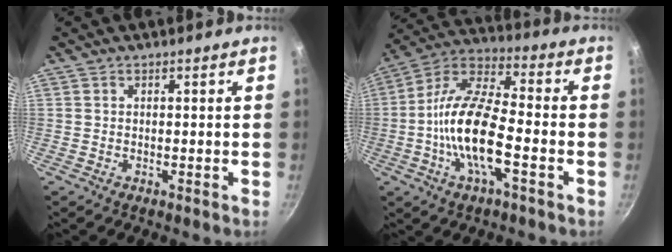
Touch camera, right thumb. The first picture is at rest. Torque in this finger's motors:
{"motor_torque": [0.68, 0.28, 2.11, -0.66, 0.64]}